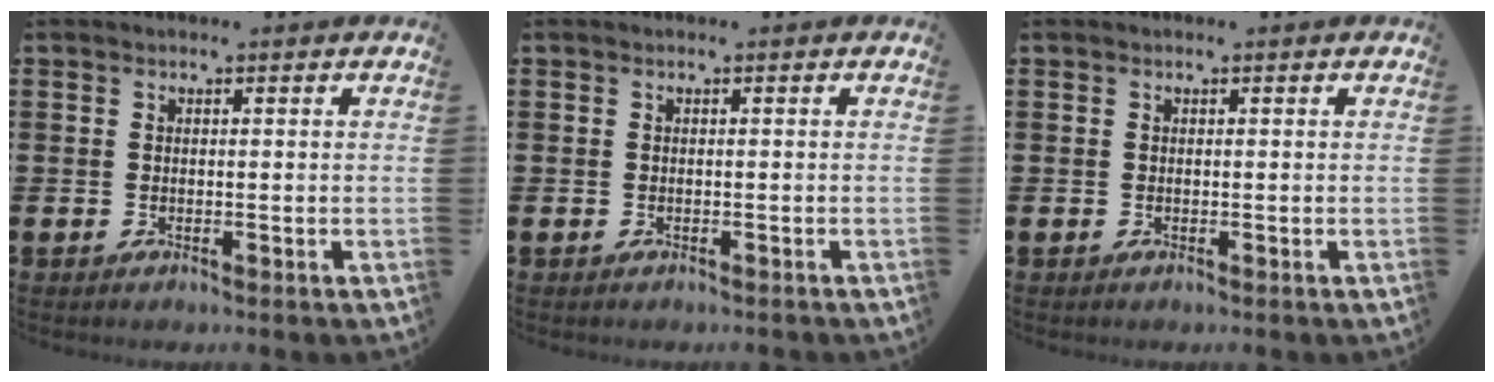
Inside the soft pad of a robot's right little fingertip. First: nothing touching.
{"total": 0.0}
{"total": 0.0}